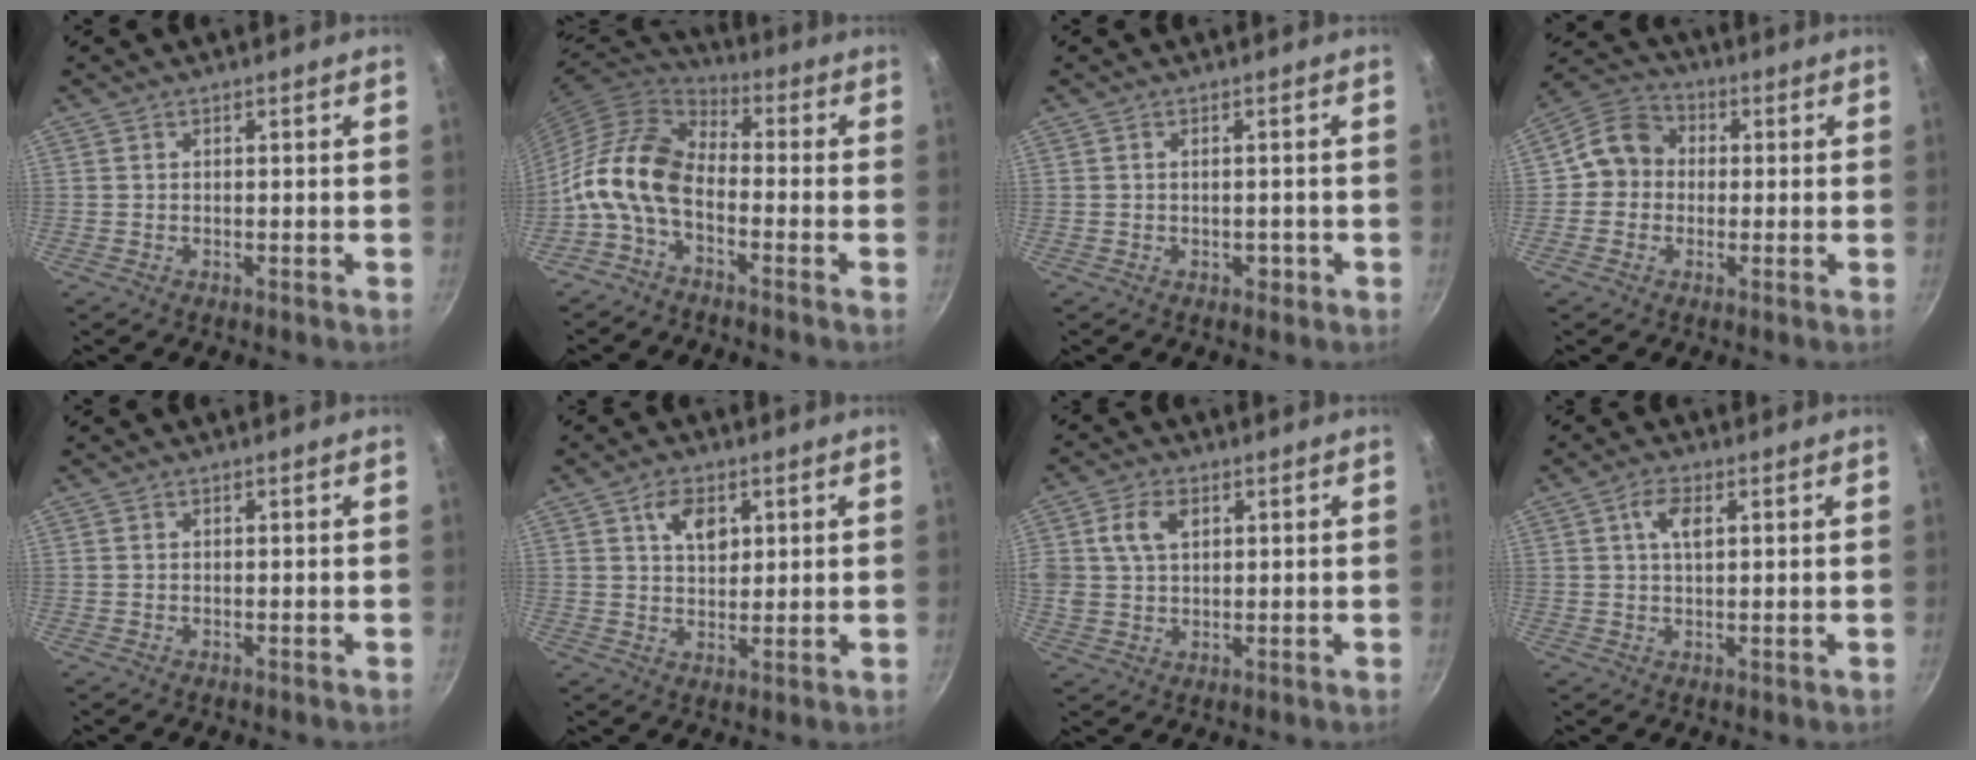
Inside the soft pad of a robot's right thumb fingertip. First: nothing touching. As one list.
[{"total": 12.8, "force": [-3.7, 7.5, 9.7], "torque": [-0.180, 0.044, -0.092]}, {"total": 1.7, "force": [-0.6, 1.2, 1.1], "torque": [-0.011, 0.004, -0.006]}, {"total": 8.1, "force": [-0.1, 7.4, 3.4], "torque": [-0.028, 0.021, -0.025]}, {"total": 0.0}, {"total": 6.3, "force": [2.5, 3.9, 4.2], "torque": [-0.053, -0.011, 0.044]}, {"total": 7.0, "force": [2.4, 4.9, 4.5], "torque": [-0.073, 0.000, 0.042]}, {"total": 4.4, "force": [1.4, 2.1, 3.6], "torque": [-0.060, 0.001, 0.025]}]